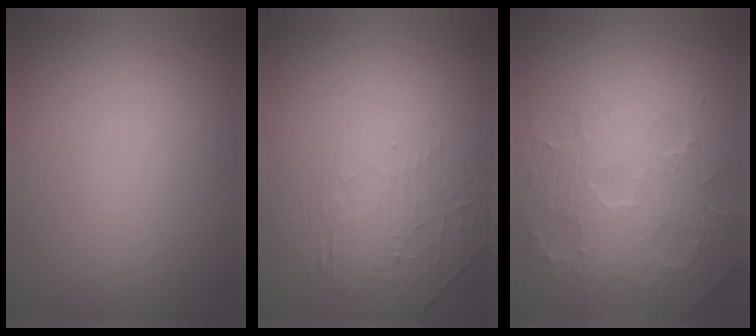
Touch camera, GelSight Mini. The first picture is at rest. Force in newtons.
{"total": 2.1, "press": 1.2, "slide": 1.7}
{"total": 8.3, "press": 5.7, "slide": 6.0}